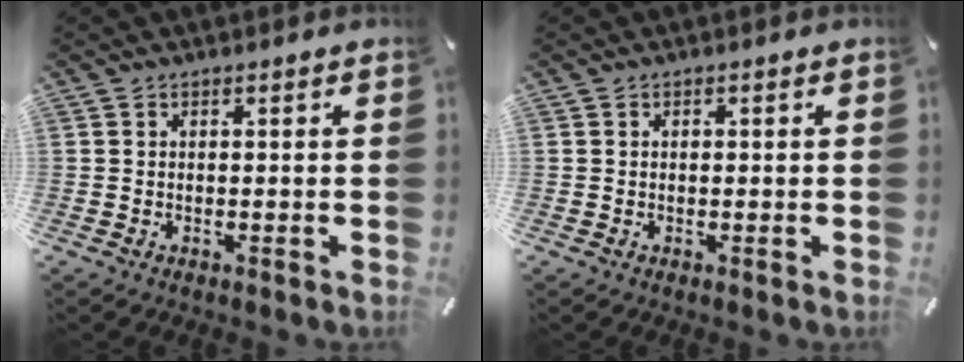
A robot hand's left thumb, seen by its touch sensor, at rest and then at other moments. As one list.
[{"total": 0.6, "force": [0.0, 0.4, 0.5], "torque": [-0.010, 0.000, -0.001]}]